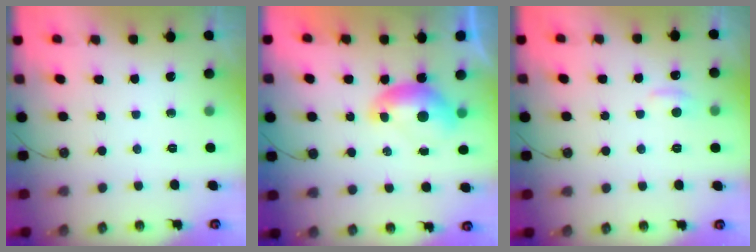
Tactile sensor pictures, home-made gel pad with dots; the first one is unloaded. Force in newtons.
{"total": 0.6, "press": 0.5, "slide": 0.3}
{"total": 1.0, "press": 0.7, "slide": 0.7}